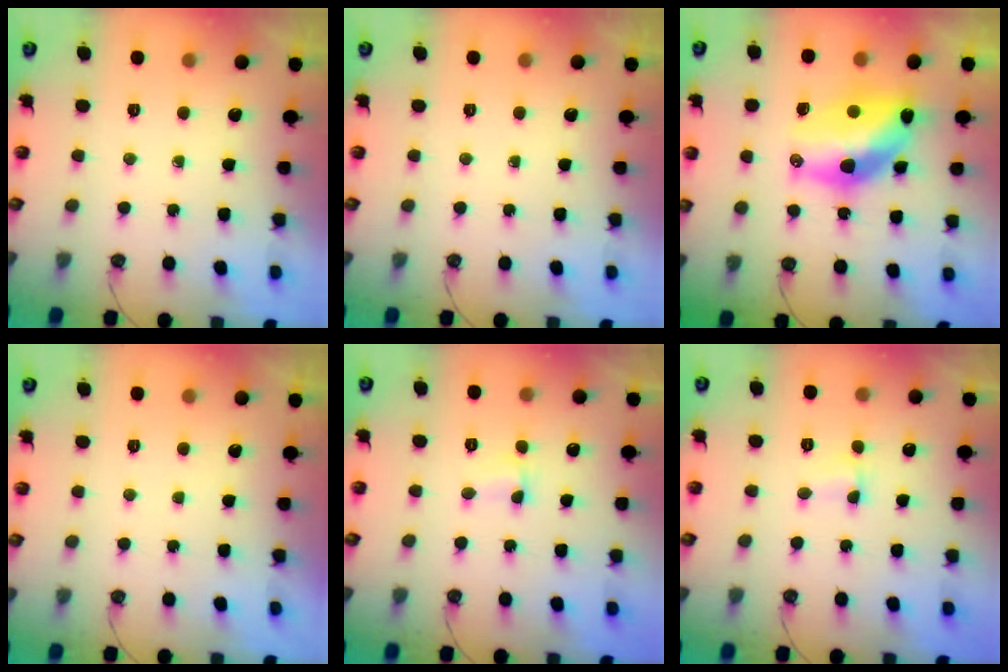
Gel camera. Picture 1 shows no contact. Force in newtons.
{"total": 0.0}
{"total": 13.8, "press": 13.7, "slide": 1.5}
{"total": 0.0}
{"total": 2.0, "press": 1.9, "slide": 0.5}
{"total": 2.0, "press": 1.9, "slide": 0.5}